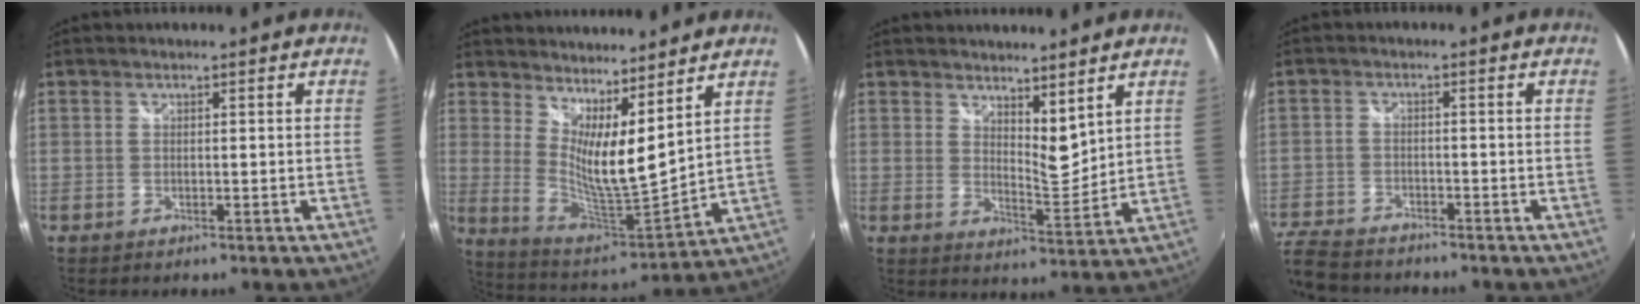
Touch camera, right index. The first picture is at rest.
{"total": 13.4, "force": [8.9, 2.3, 9.7], "torque": [-0.156, -0.021, 0.157]}
{"total": 6.5, "force": [5.1, 1.9, 3.6], "torque": [-0.048, -0.007, 0.086]}
{"total": 11.2, "force": [-9.7, 4.3, 3.7], "torque": [-0.122, -0.017, -0.176]}